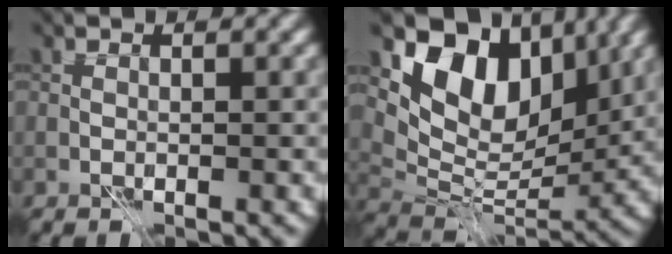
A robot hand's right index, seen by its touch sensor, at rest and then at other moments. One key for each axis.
{"total": 10.4, "fx": 5.0, "fy": 6.6, "fz": 6.3, "tx": -0.101, "ty": -0.010, "tz": 0.094}